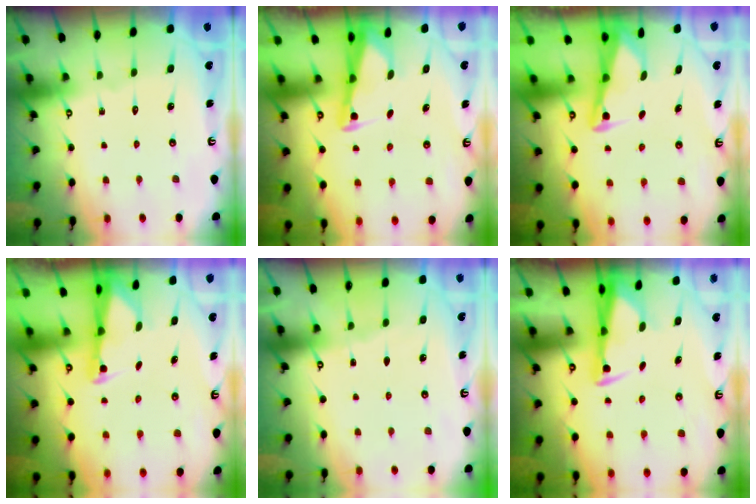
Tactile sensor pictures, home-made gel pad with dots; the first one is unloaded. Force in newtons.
{"total": 3.7, "press": 3.7, "slide": 0.4}
{"total": 2.9, "press": 2.9, "slide": 0.4}
{"total": 1.8, "press": 1.8, "slide": 0.3}
{"total": 1.9, "press": 1.9, "slide": 0.4}
{"total": 3.0, "press": 2.9, "slide": 0.9}